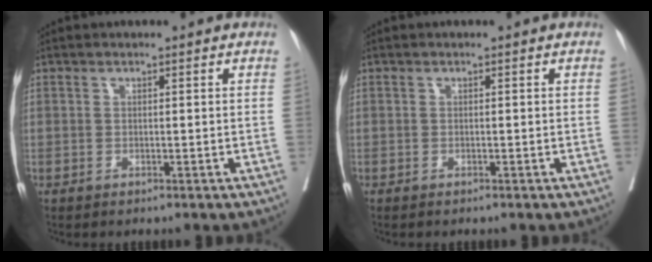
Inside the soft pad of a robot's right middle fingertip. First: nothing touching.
{"total": 0.5, "force": [-0.4, 0.1, 0.3], "torque": [-0.004, -0.001, -0.007]}